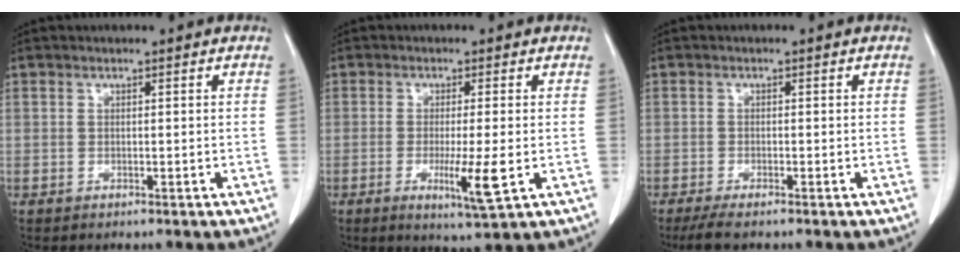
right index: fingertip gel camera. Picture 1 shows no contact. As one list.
[{"total": 6.3, "force": [-1.7, -0.1, 6.1], "torque": [-0.103, -0.018, -0.024]}, {"total": 3.1, "force": [-2.5, 0.3, 1.8], "torque": [-0.037, -0.009, -0.045]}]